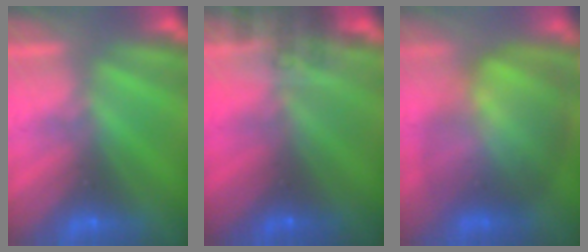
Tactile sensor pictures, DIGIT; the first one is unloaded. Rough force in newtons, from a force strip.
{"total": 7.4}
{"total": 9.6}